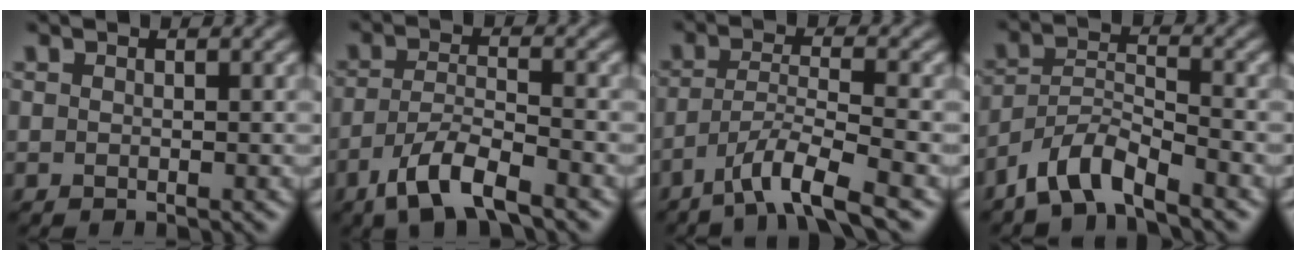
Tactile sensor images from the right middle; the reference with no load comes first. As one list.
[{"total": 5.5, "force": [-3.7, 1.6, 3.8], "torque": [-0.076, -0.002, -0.074]}, {"total": 5.5, "force": [-3.7, 0.7, 4.0], "torque": [-0.066, 0.003, -0.074]}, {"total": 4.7, "force": [-3.8, 1.1, 2.5], "torque": [-0.047, 0.003, -0.081]}]